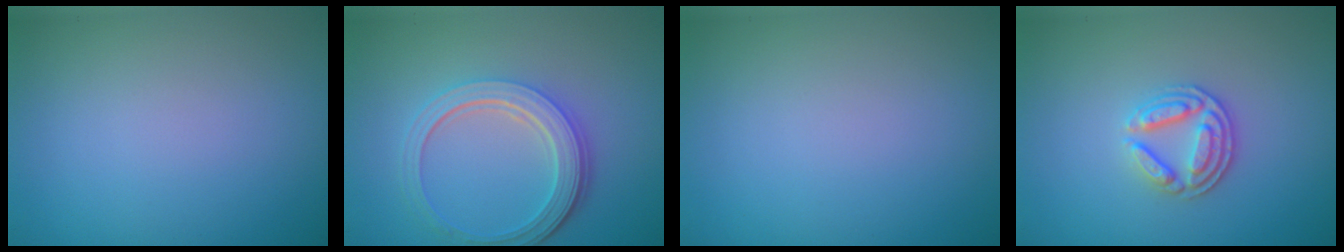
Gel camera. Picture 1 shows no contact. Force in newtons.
{"total": 5.1, "press": 3.8, "slide": 3.4}
{"total": 0.0}
{"total": 3.4, "press": 2.8, "slide": 1.9}